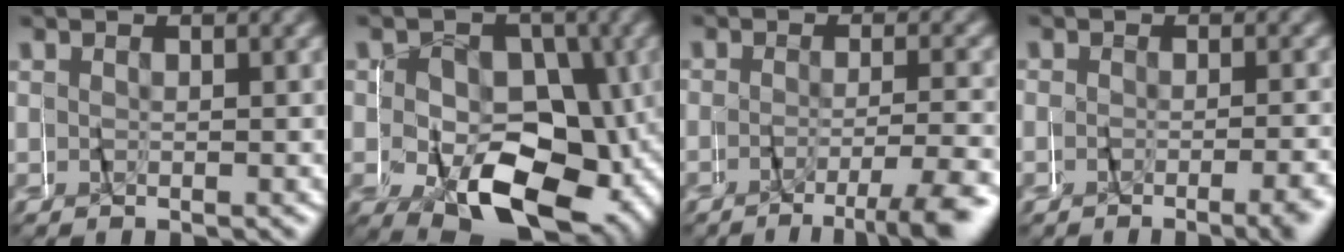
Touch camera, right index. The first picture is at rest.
{"total": 10.5, "force": [-3.2, 7.0, 7.1], "torque": [-0.118, -0.041, -0.039]}
{"total": 4.5, "force": [-3.6, -0.2, 2.6], "torque": [-0.036, -0.007, -0.062]}
{"total": 2.2, "force": [-1.8, -0.2, 1.1], "torque": [-0.021, -0.008, -0.027]}